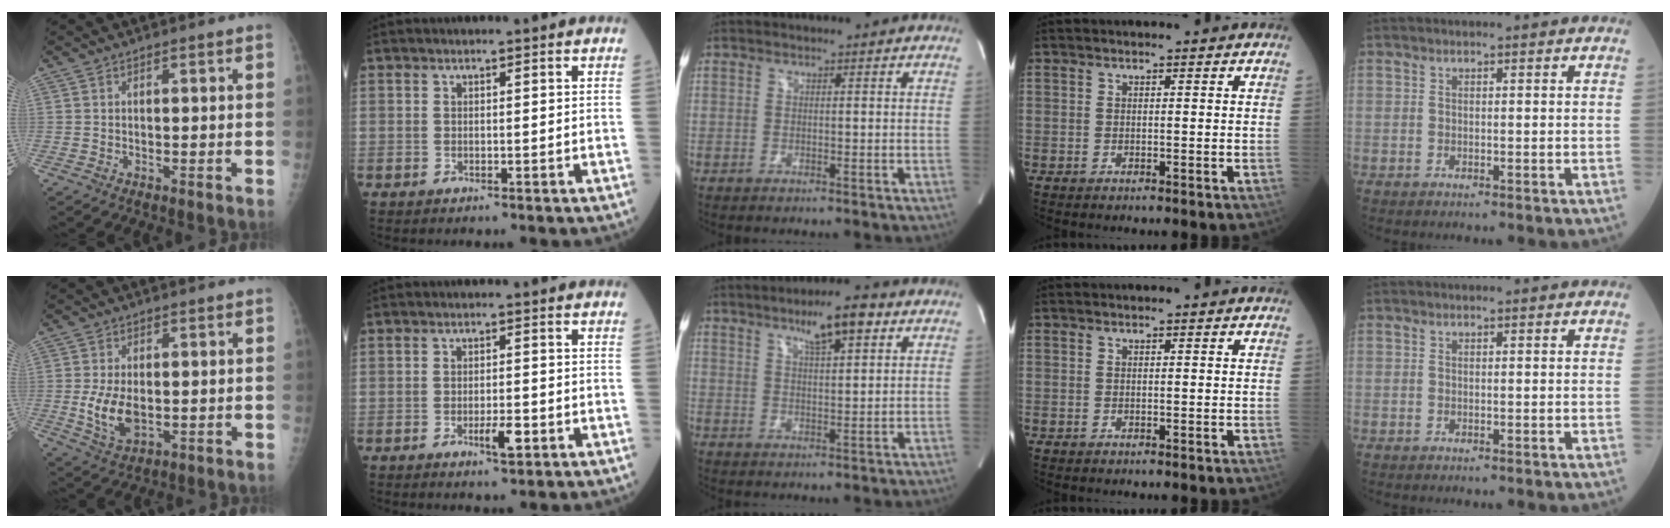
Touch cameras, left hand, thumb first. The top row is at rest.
{"thumb": {"total": 6.9, "force": [-0.6, 3.9, 5.7], "torque": [-0.103, -0.014, -0.002]}, "index": {"total": 3.4, "force": [-1.5, 0.8, 2.9], "torque": [-0.052, 0.000, -0.021]}, "middle": {"total": 7.3, "force": [4.2, 1.1, 5.8], "torque": [-0.098, 0.007, 0.068]}}